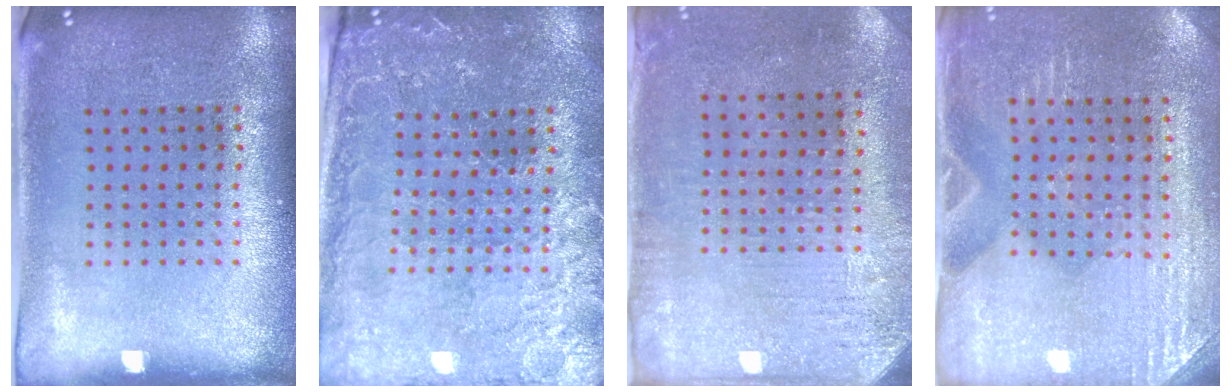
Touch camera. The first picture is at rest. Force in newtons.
{"total": 1.5, "press": 1.4, "slide": 0.5}
{"total": 3.1, "press": 2.6, "slide": 1.7}
{"total": 2.9, "press": 2.8, "slide": 0.4}